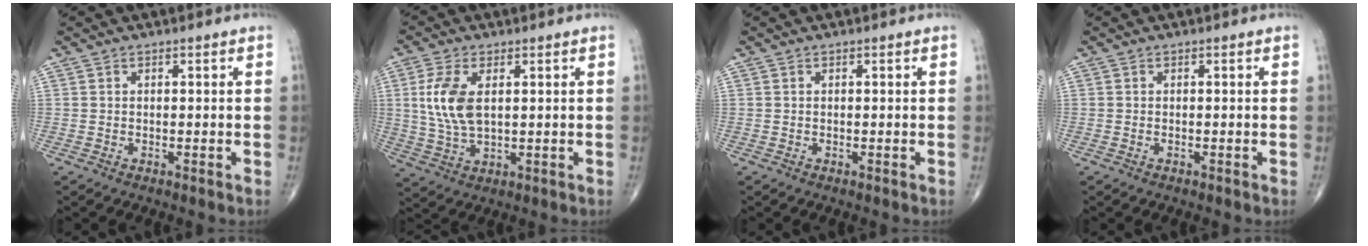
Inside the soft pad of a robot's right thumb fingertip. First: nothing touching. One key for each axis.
{"total": 9.2, "fx": 1.9, "fy": 4.7, "fz": 7.6, "tx": -0.168, "ty": -0.007, "tz": 0.042}
{"total": 0.0}
{"total": 0.0}